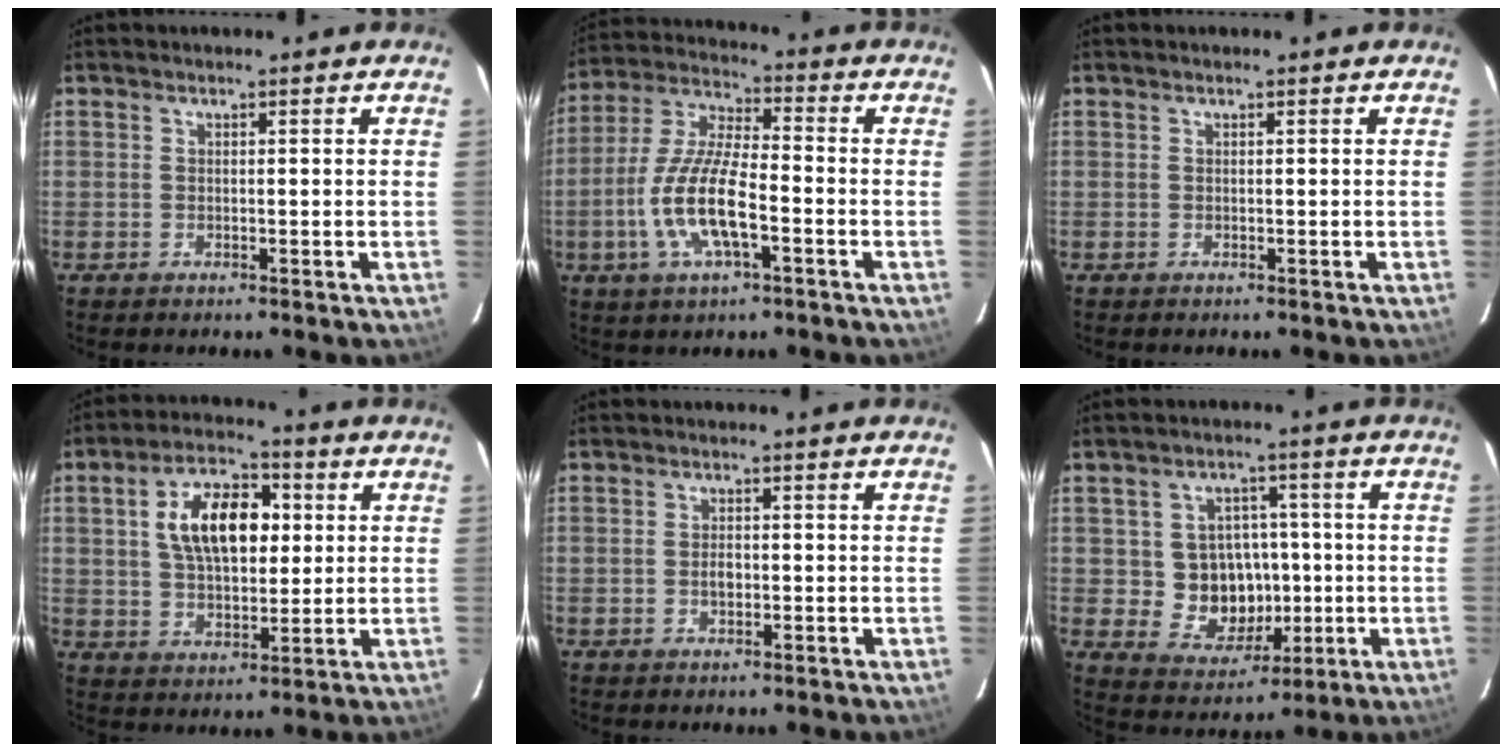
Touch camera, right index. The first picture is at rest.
{"total": 13.4, "force": [-4.4, 4.2, 12.0], "torque": [-0.254, -0.005, -0.083]}
{"total": 0.0}
{"total": 13.3, "force": [2.9, 7.2, 10.8], "torque": [-0.188, 0.026, 0.052]}
{"total": 2.0, "force": [-0.4, 1.4, 1.4], "torque": [-0.025, 0.003, -0.007]}
{"total": 10.0, "force": [-0.7, 9.2, 4.1], "torque": [-0.091, 0.008, 0.008]}